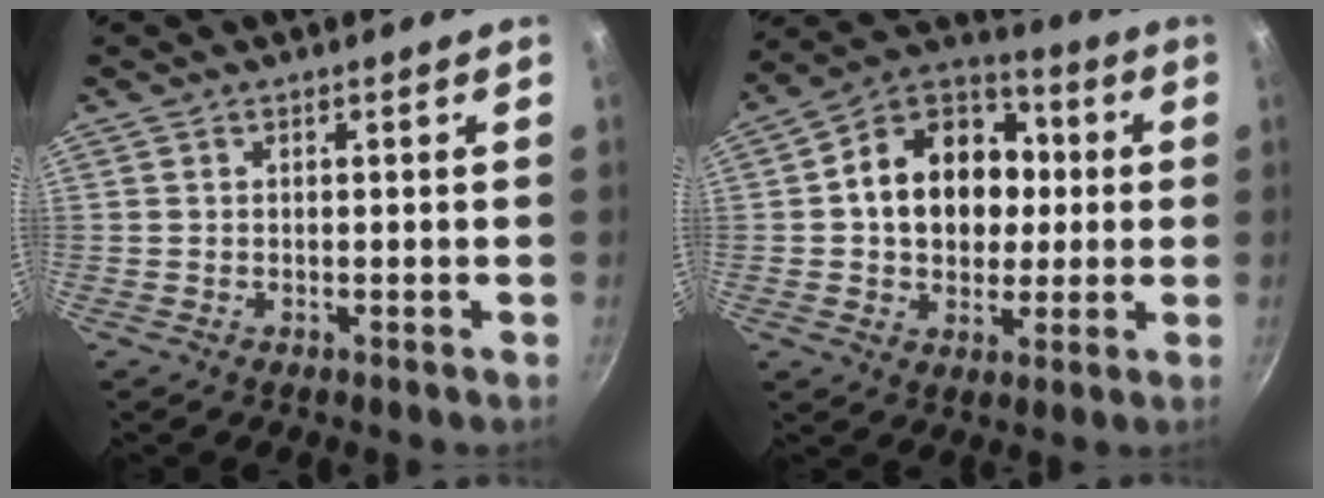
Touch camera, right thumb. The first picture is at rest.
{"total": 17.7, "force": [1.5, 13.7, 11.1], "torque": [-0.145, 0.028, 0.010]}